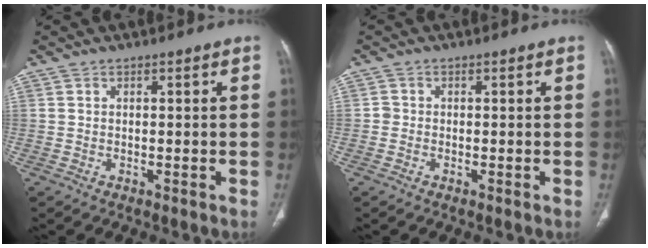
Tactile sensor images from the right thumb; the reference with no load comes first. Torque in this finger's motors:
{"motor_torque": [-0.04, -0.07, 0.27, 0.13, -0.03]}